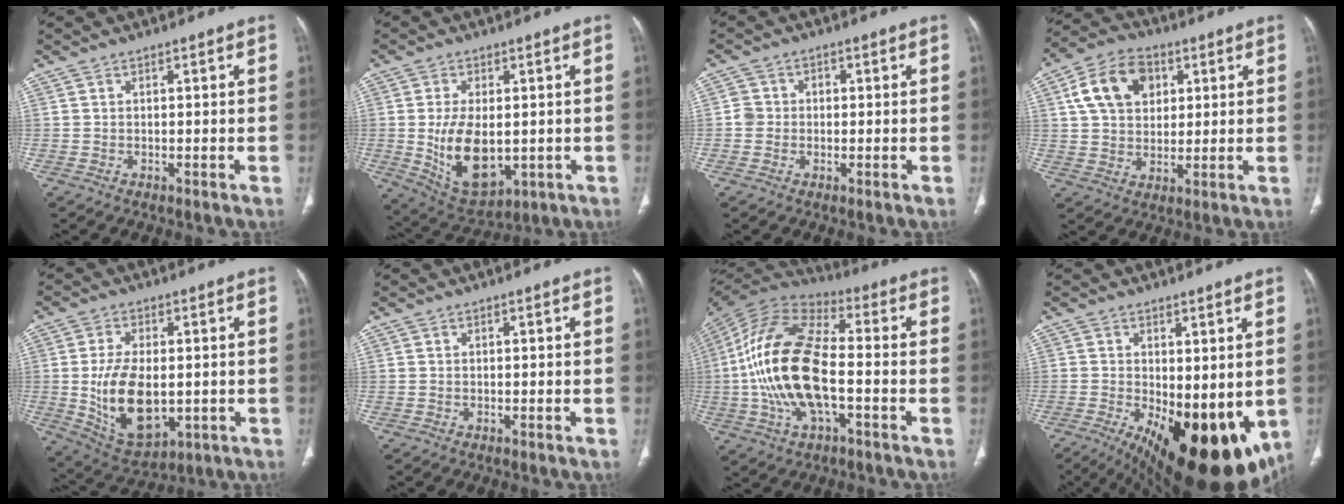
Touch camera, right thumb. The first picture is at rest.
{"total": 12.8, "force": [-0.9, 7.3, 10.5], "torque": [-0.174, -0.014, 0.010]}
{"total": 3.0, "force": [-0.4, 2.8, 0.8], "torque": [0.001, 0.012, -0.013]}
{"total": 12.5, "force": [4.2, 9.0, 7.7], "torque": [-0.114, 0.002, 0.069]}
{"total": 14.4, "force": [-1.0, 8.1, 11.9], "torque": [-0.205, -0.011, 0.005]}
{"total": 0.0}
{"total": 20.7, "force": [-2.8, 9.6, 18.2], "torque": [-0.373, 0.025, -0.054]}
{"total": 21.5, "force": [-5.5, 10.1, 18.2], "torque": [-0.231, -0.037, -0.056]}